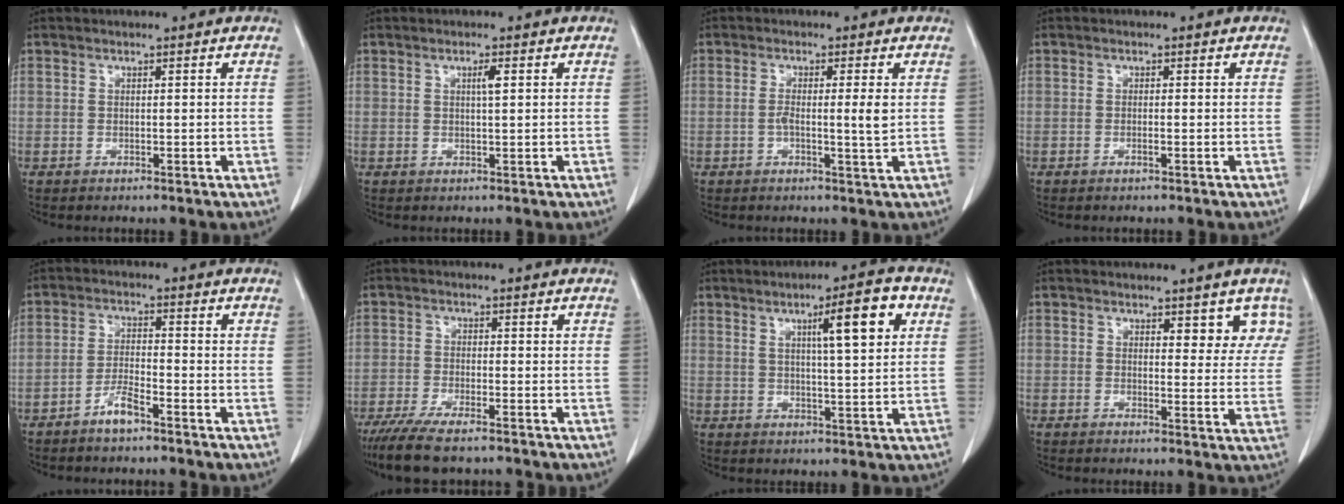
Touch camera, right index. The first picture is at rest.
{"total": 1.5, "force": [0.5, 0.0, 1.4], "torque": [-0.026, 0.001, 0.008]}
{"total": 3.6, "force": [0.0, -0.1, 3.6], "torque": [-0.069, -0.002, 0.003]}
{"total": 0.6, "force": [-0.3, 0.0, 0.5], "torque": [-0.013, 0.002, -0.002]}
{"total": 3.9, "force": [-2.9, 0.7, 2.6], "torque": [-0.052, 0.003, -0.055]}
{"total": 9.2, "force": [-7.4, 1.6, 5.2], "torque": [-0.085, -0.020, -0.119]}
{"total": 9.1, "force": [3.6, 0.5, 8.3], "torque": [-0.123, 0.006, 0.050]}
{"total": 5.4, "force": [3.7, 2.5, 2.9], "torque": [-0.009, -0.010, 0.035]}